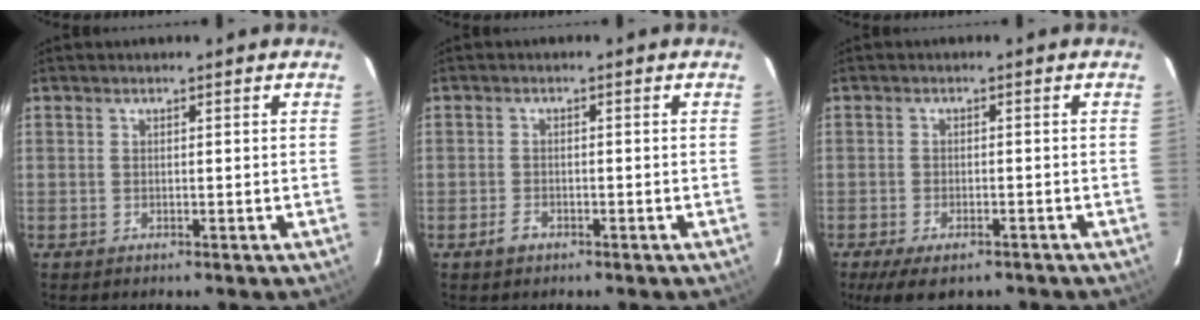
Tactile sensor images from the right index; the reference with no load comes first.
{"total": 2.1, "force": [-1.4, 1.2, 1.0], "torque": [-0.022, 0.001, -0.025]}
{"total": 7.7, "force": [-5.5, 2.9, 4.6], "torque": [-0.104, -0.027, -0.086]}